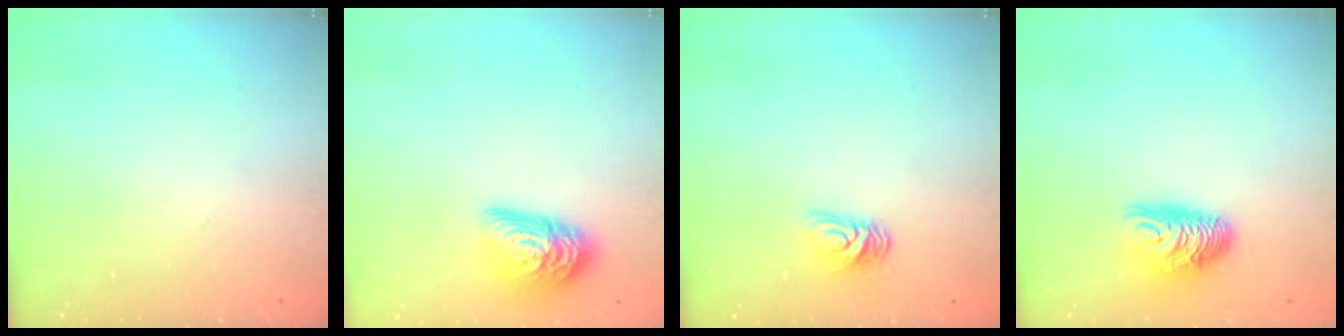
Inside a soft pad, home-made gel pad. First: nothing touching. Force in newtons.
{"total": 14.1, "press": 14.1, "slide": 0.9}
{"total": 6.6, "press": 6.6, "slide": 0.7}
{"total": 9.6, "press": 9.6, "slide": 0.3}